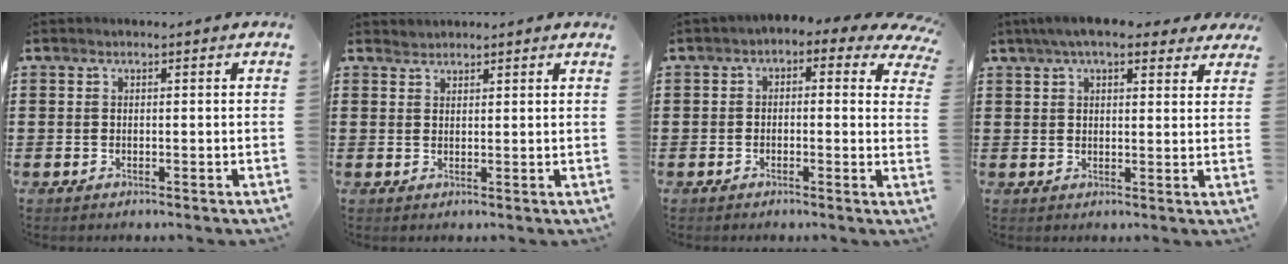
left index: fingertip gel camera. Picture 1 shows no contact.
{"total": 1.4, "force": [1.4, 0.1, -0.1], "torque": [-0.001, 0.001, 0.028]}
{"total": 1.6, "force": [-0.8, 0.9, 1.0], "torque": [-0.023, 0.000, -0.024]}
{"total": 6.5, "force": [5.1, 1.5, 3.7], "torque": [-0.078, -0.002, 0.093]}